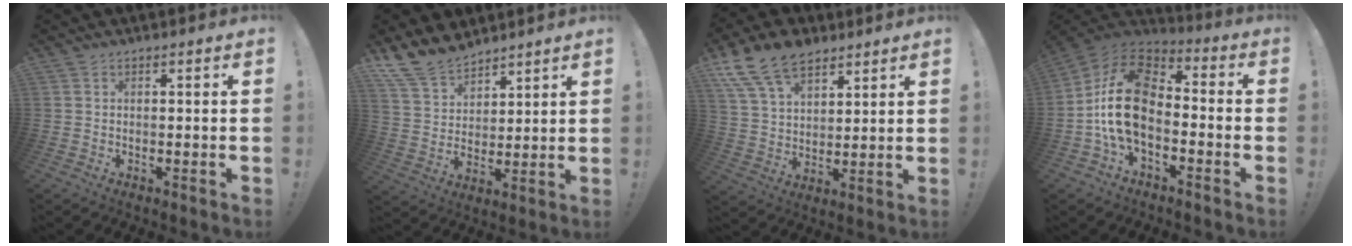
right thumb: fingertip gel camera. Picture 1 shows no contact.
{"total": 12.8, "force": [10.5, 6.4, 3.4], "torque": [-0.071, -0.077, 0.205]}
{"total": 15.0, "force": [9.9, 8.6, 7.4], "torque": [-0.132, -0.054, 0.186]}
{"total": 18.3, "force": [-2.4, 11.5, 14.0], "torque": [-0.265, 0.025, -0.034]}